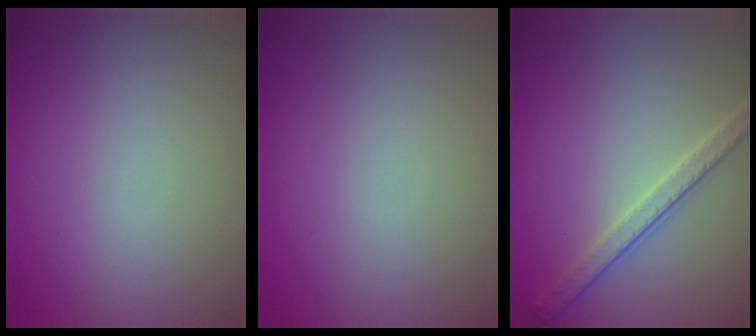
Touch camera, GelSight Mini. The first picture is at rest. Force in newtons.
{"total": 0.0}
{"total": 2.8, "press": 2.7, "slide": 0.8}